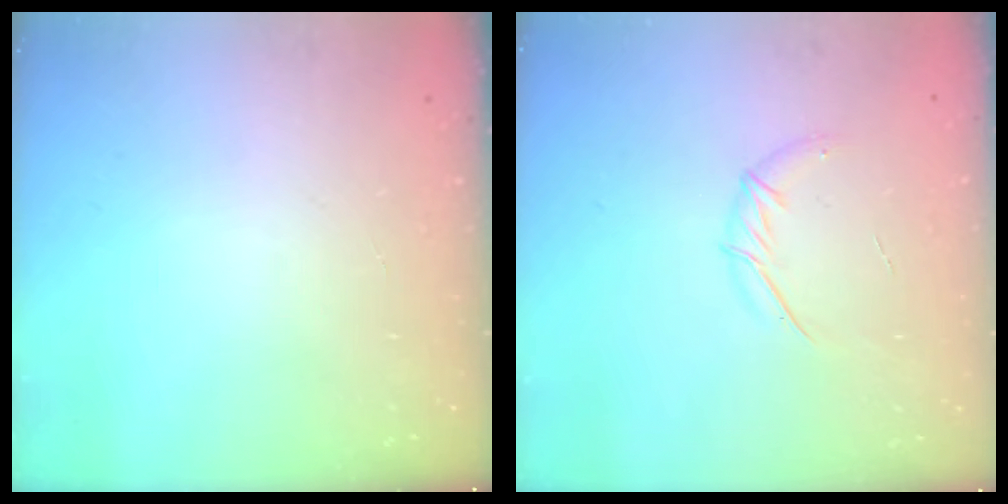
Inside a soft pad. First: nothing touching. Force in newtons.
{"total": 6.2, "press": 6.0, "slide": 1.6}